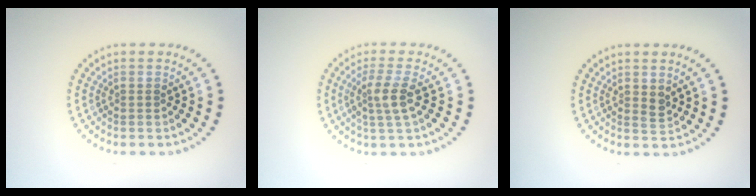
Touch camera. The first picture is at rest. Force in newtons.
{"total": 2.6, "press": 2.3, "slide": 1.2}
{"total": 1.0, "press": 1.0, "slide": 0.3}